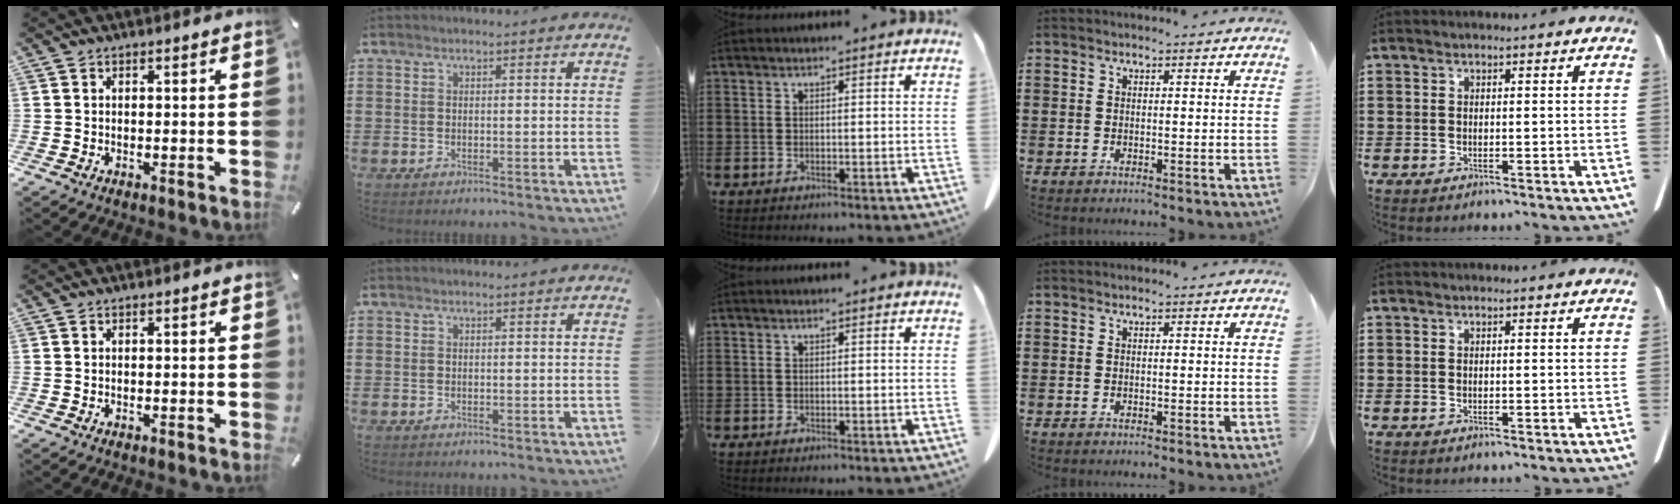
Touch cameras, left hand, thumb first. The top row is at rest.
{}